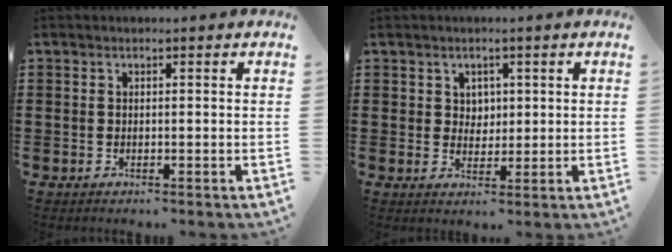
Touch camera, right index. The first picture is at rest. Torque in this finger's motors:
{"motor_torque": [-0.49, 0.69, 0.01, -0.01]}